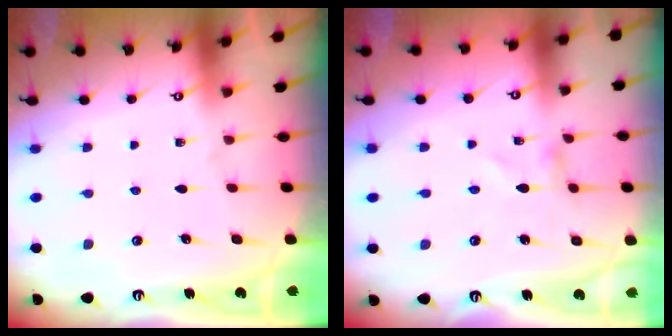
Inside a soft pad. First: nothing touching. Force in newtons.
{"total": 0.6, "press": 0.6, "slide": 0.1}